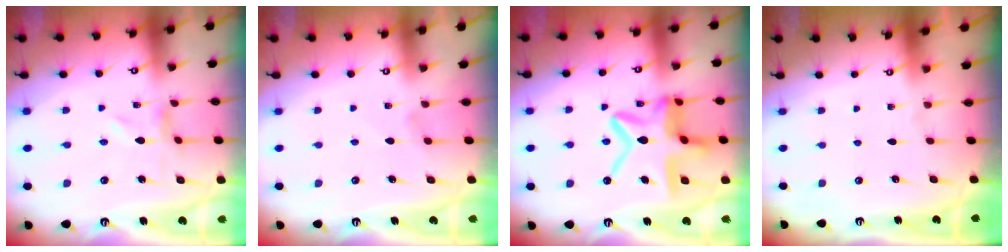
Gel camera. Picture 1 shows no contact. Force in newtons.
{"total": 0.0}
{"total": 16.9, "press": 16.8, "slide": 1.5}
{"total": 0.0}